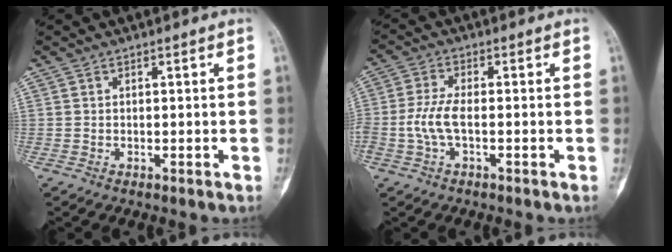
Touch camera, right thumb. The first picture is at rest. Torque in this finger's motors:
{"motor_torque": [0.45, 0.28, 1.27, -0.37, 0.36]}